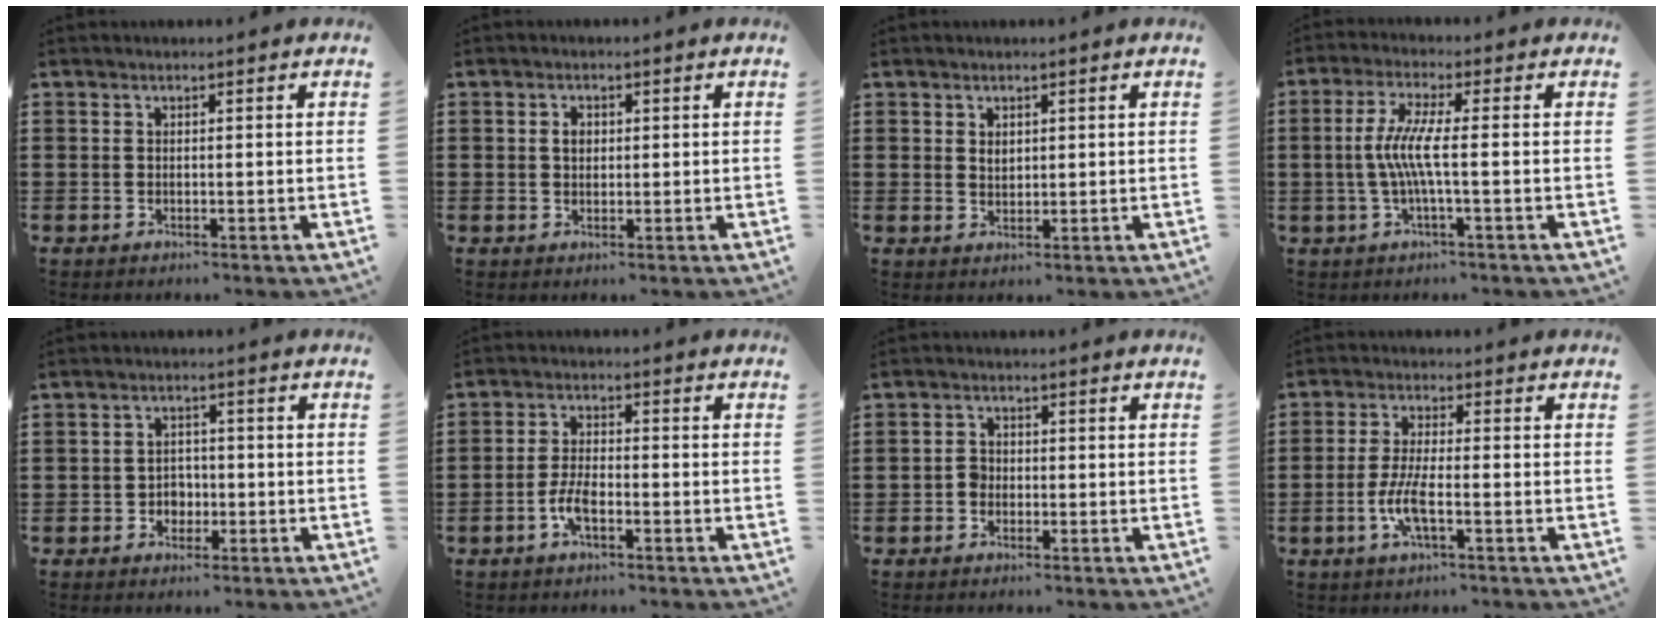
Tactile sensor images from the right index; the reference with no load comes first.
{"total": 1.9, "force": [0.4, 1.3, 1.3], "torque": [-0.028, 0.008, 0.005]}
{"total": 1.5, "force": [0.9, 1.0, 0.6], "torque": [-0.015, 0.004, 0.017]}
{"total": 6.2, "force": [-0.7, 0.3, 6.2], "torque": [-0.133, -0.012, -0.024]}
{"total": 2.6, "force": [-0.9, 2.3, 0.9], "torque": [-0.024, 0.004, -0.021]}
{"total": 4.4, "force": [-2.0, 1.6, 3.5], "torque": [-0.088, -0.004, -0.044]}
{"total": 1.7, "force": [-0.7, 1.3, 0.7], "torque": [-0.017, 0.002, -0.016]}
{"total": 5.5, "force": [-1.9, 1.2, 5.0], "torque": [-0.111, -0.008, -0.041]}